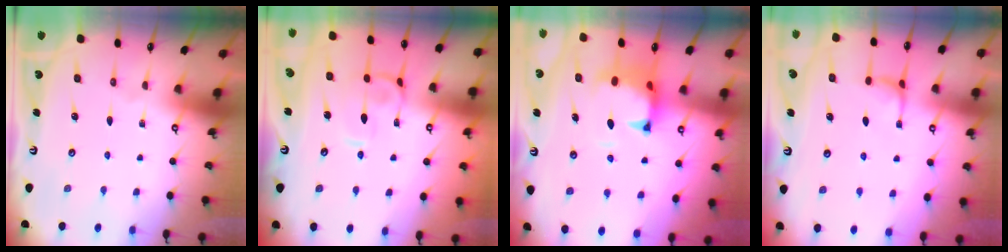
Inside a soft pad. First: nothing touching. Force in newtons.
{"total": 1.7, "press": 1.5, "slide": 0.6}
{"total": 2.0, "press": 1.4, "slide": 1.4}
{"total": 1.6, "press": 1.4, "slide": 0.7}